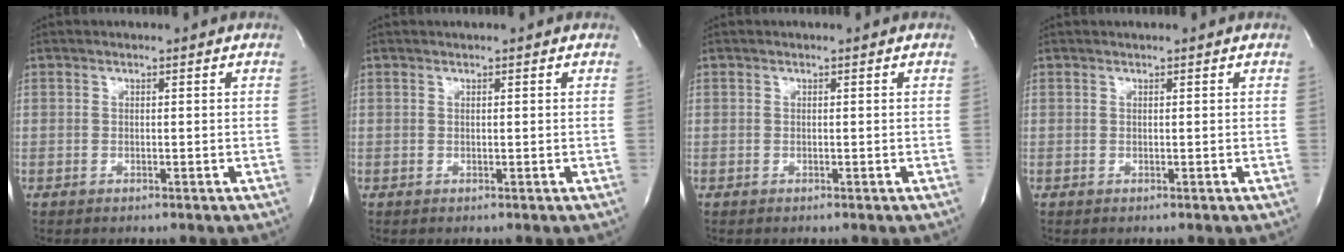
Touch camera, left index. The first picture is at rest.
{"total": 0.0}
{"total": 0.0}
{"total": 0.0}